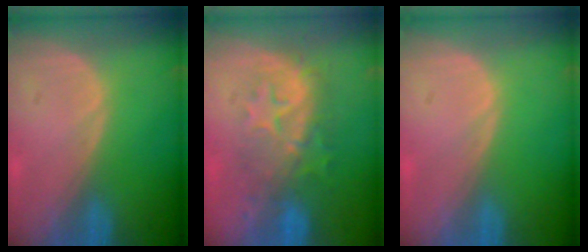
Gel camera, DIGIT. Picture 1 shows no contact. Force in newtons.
{"total": 8.1, "press": 8.1, "slide": 0.9}
{"total": 0.0}